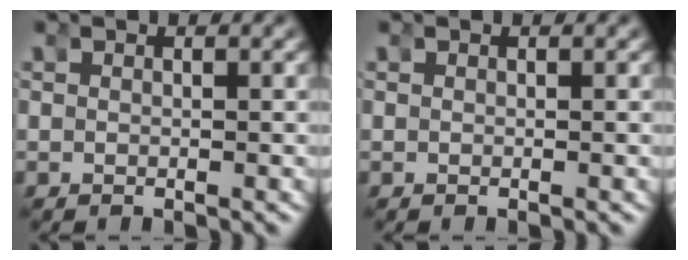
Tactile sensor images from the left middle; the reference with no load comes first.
{"total": 0.0}